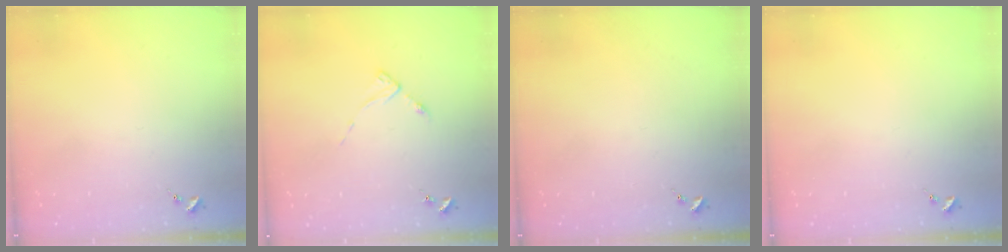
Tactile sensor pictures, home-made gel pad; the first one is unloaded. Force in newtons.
{"total": 2.7, "press": 2.7, "slide": 0.4}
{"total": 0.0}
{"total": 0.0}